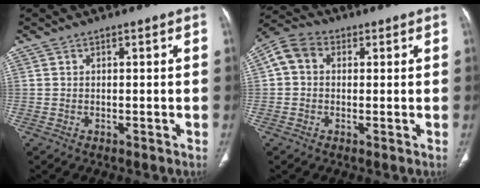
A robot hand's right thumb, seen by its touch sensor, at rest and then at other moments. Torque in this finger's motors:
{"motor_torque": [-0.08, 0.19, 0.43, -0.44, 0.04]}